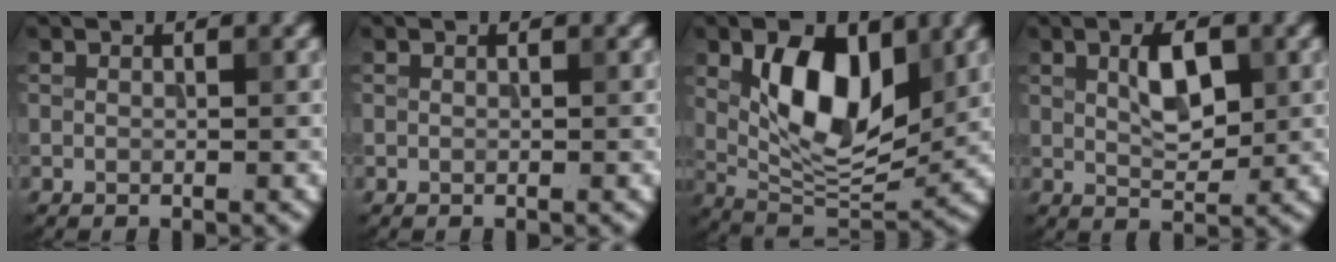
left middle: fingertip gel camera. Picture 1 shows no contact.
{"total": 0.0}
{"total": 9.0, "force": [2.5, 4.7, 7.2], "torque": [-0.124, -0.009, 0.039]}
{"total": 3.7, "force": [1.0, 1.6, 3.1], "torque": [-0.058, 0.003, 0.019]}